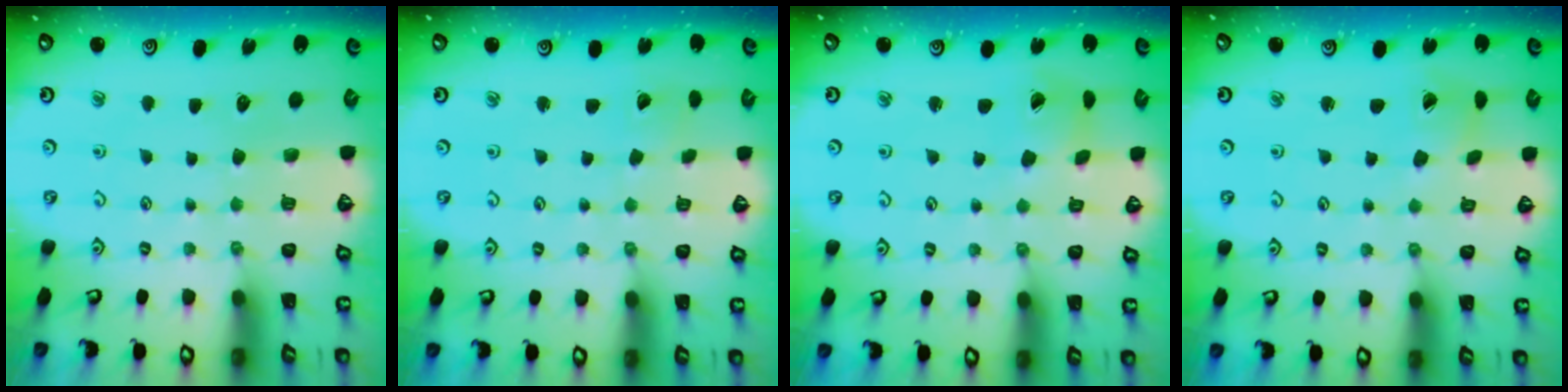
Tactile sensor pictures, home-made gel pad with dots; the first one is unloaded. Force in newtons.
{"total": 1.2, "press": 1.2, "slide": 0.0}
{"total": 2.9, "press": 2.9, "slide": 0.4}
{"total": 2.4, "press": 2.4, "slide": 0.3}